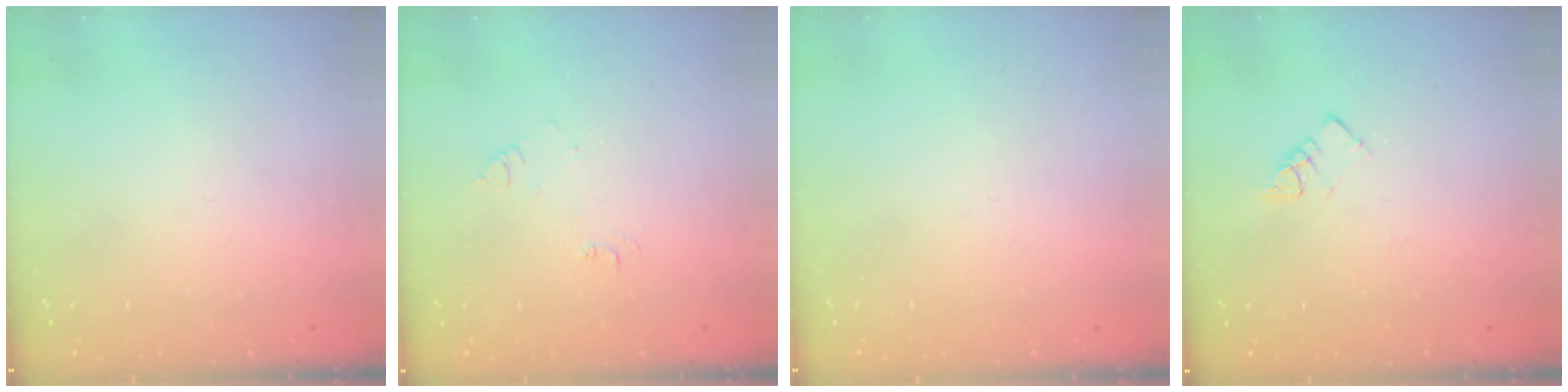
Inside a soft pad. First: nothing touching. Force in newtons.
{"total": 4.0, "press": 3.9, "slide": 0.5}
{"total": 1.6, "press": 1.6, "slide": 0.1}
{"total": 3.6, "press": 3.5, "slide": 0.2}